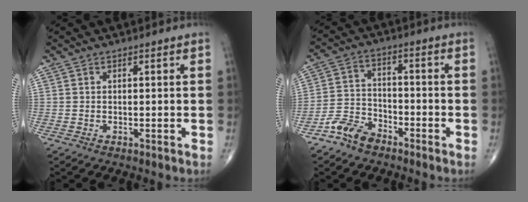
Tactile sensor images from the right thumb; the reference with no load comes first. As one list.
[{"total": 6.9, "force": [-5.1, 3.7, 2.7], "torque": [-0.045, 0.030, -0.106]}]